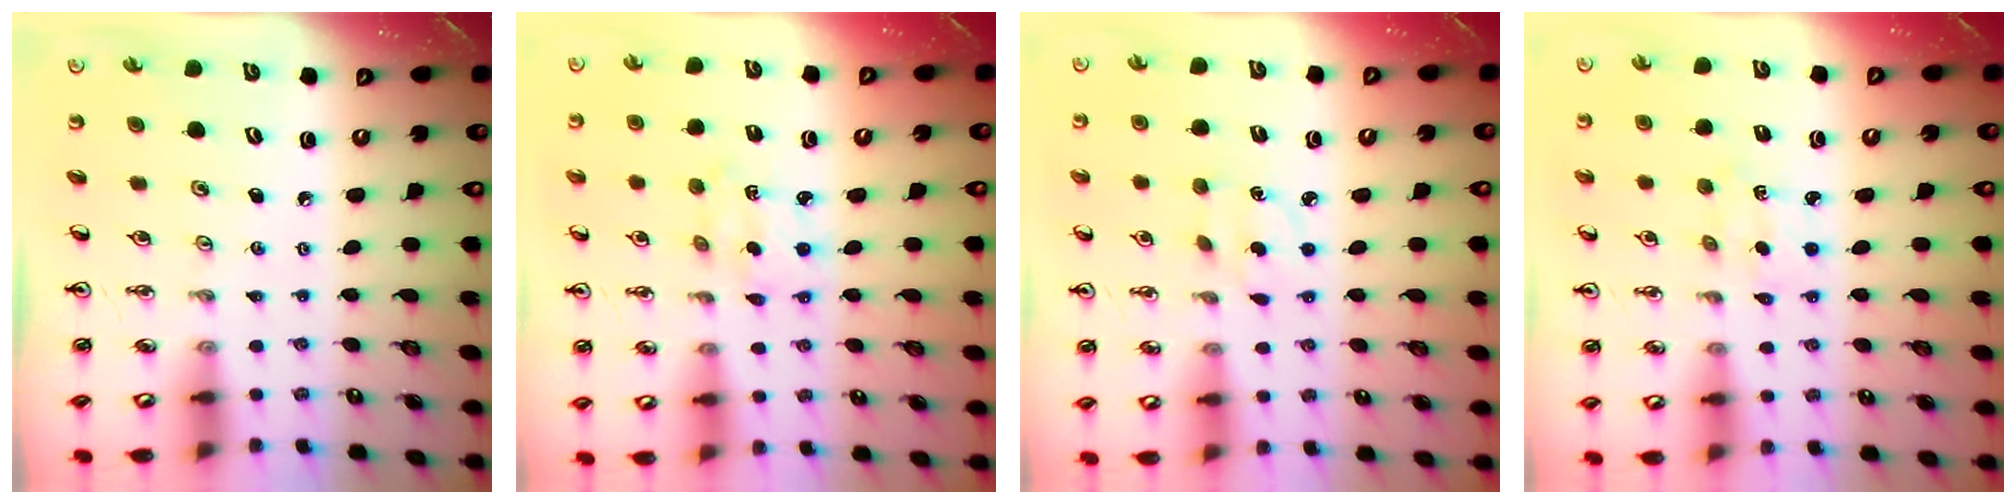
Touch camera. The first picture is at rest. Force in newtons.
{"total": 2.3, "press": 2.3, "slide": 0.2}
{"total": 3.3, "press": 3.3, "slide": 0.4}
{"total": 2.5, "press": 2.5, "slide": 0.3}